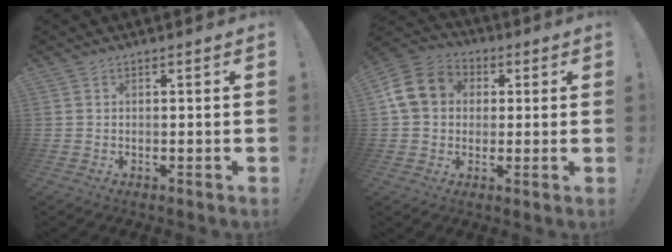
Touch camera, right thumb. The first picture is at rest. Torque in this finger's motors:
{"motor_torque": [0.21, 0.08, 0.56, -0.24, 0.16]}